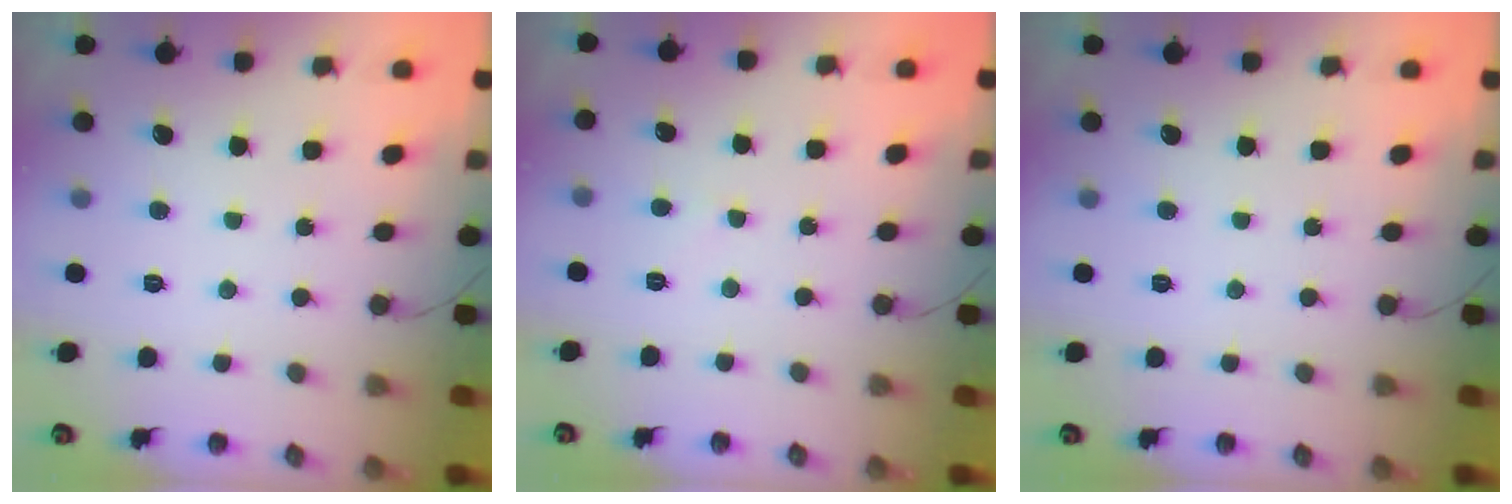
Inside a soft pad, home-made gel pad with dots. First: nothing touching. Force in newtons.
{"total": 3.0, "press": 3.0, "slide": 0.3}
{"total": 0.0}